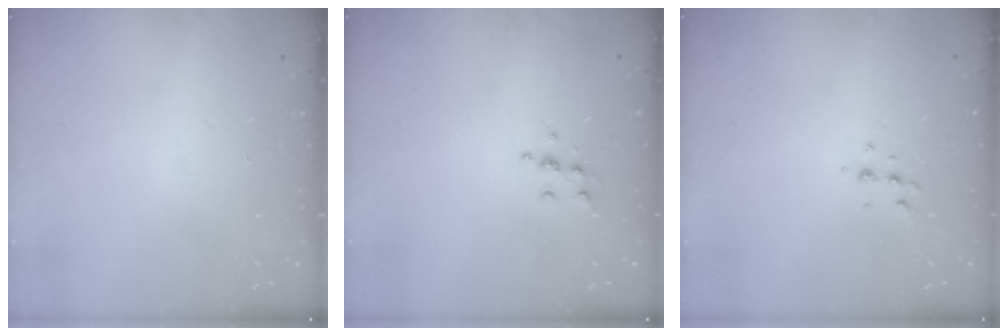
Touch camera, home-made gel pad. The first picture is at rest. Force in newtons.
{"total": 5.4, "press": 5.3, "slide": 0.4}
{"total": 4.3, "press": 4.2, "slide": 0.6}